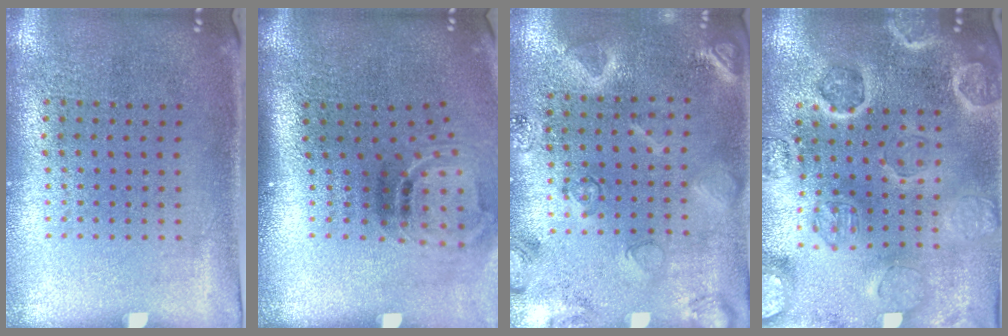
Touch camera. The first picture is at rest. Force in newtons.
{"total": 1.9, "press": 1.1, "slide": 1.5}
{"total": 2.3, "press": 2.3, "slide": 0.3}
{"total": 2.7, "press": 2.7, "slide": 0.2}